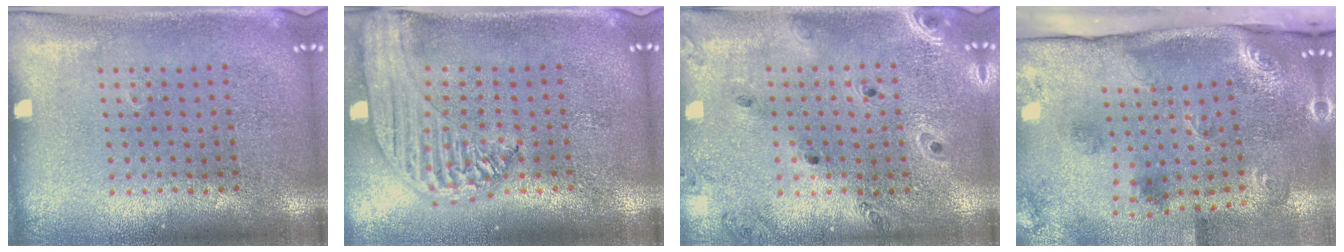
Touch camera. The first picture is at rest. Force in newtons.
{"total": 1.8, "press": 1.7, "slide": 0.6}
{"total": 0.6, "press": 0.6, "slide": 0.1}
{"total": 3.2, "press": 2.1, "slide": 2.4}